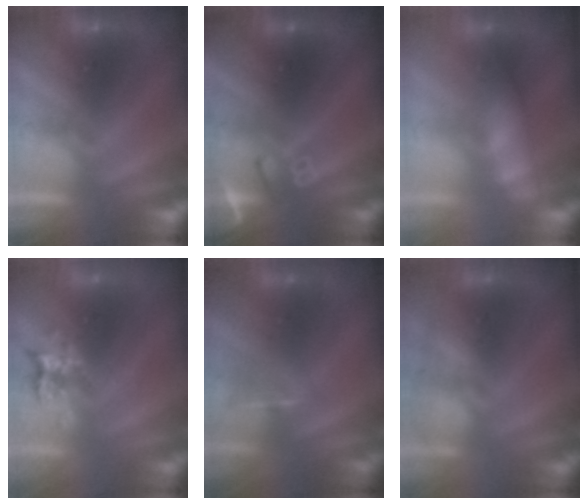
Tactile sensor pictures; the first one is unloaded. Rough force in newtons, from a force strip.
{"total": 2.5}
{"total": 3.1}
{"total": 2.4}
{"total": 1.2}
{"total": 4.6}